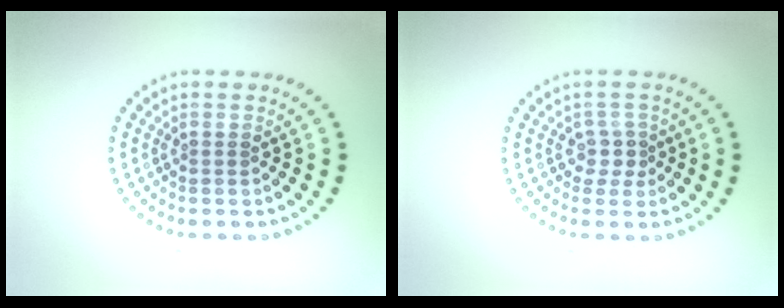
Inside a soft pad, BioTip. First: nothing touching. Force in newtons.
{"total": 1.6, "press": 1.2, "slide": 1.1}